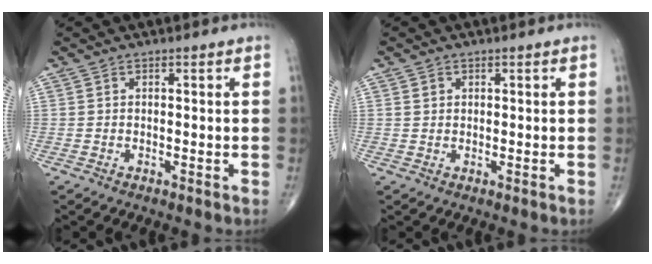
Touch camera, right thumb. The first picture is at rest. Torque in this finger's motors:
{"motor_torque": [-0.15, -0.02, -0.08, 0.01, -0.03]}